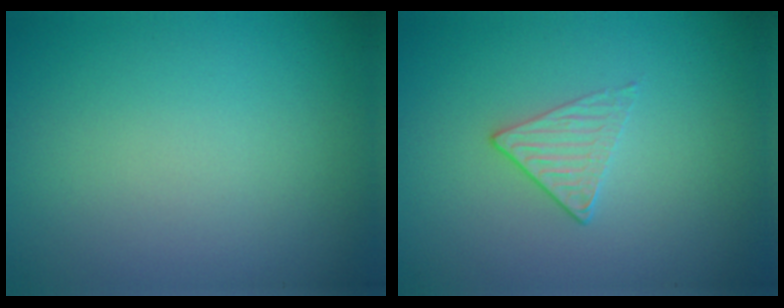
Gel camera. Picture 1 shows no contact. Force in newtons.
{"total": 1.4, "press": 1.1, "slide": 0.9}